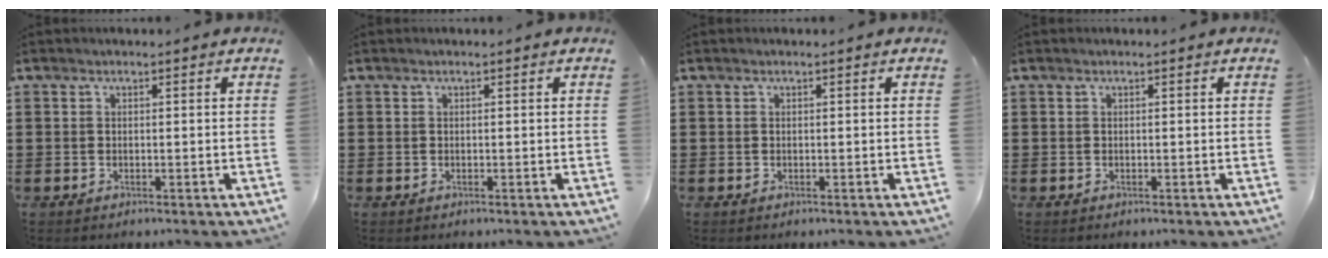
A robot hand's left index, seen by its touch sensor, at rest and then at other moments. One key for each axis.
{"total": 0.0}
{"total": 0.0}
{"total": 0.0}